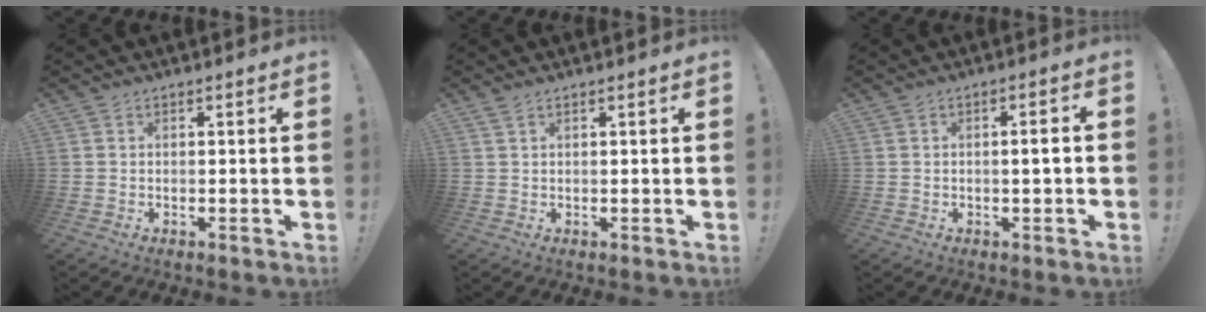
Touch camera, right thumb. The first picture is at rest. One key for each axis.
{"total": 1.4, "fx": 0.9, "fy": 0.2, "fz": 1.0, "tx": -0.022, "ty": 0.001, "tz": 0.017}
{"total": 3.1, "fx": -0.4, "fy": 0.1, "fz": 3.0, "tx": -0.051, "ty": 0.001, "tz": -0.012}